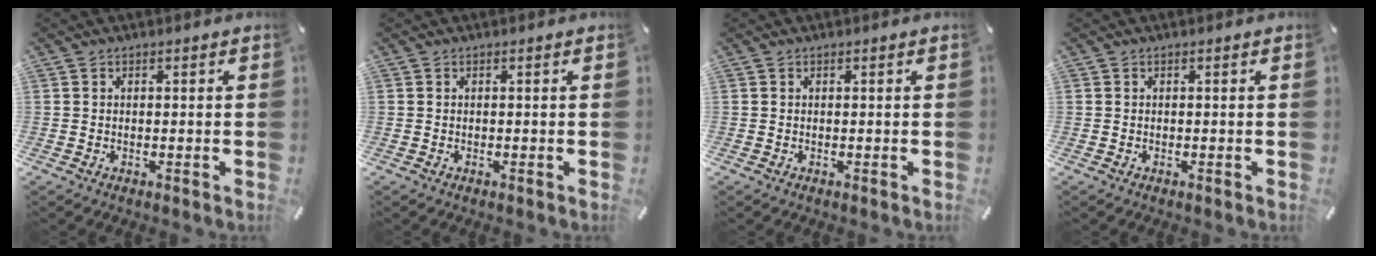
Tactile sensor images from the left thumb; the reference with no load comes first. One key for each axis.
{"total": 0.0}
{"total": 0.0}
{"total": 0.0}